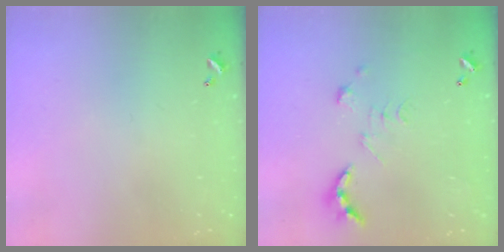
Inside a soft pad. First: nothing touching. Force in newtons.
{"total": 2.7, "press": 2.2, "slide": 1.5}